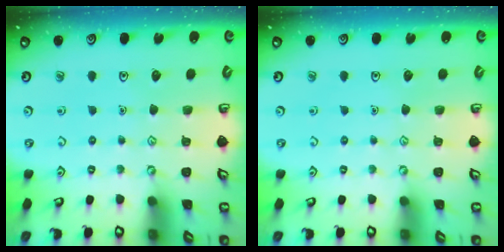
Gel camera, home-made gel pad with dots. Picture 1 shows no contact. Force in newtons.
{"total": 0.0}